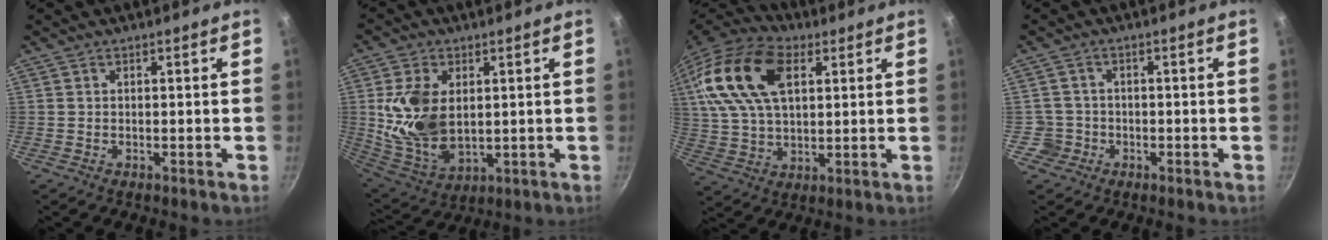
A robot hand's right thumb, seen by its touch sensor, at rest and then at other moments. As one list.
[{"total": 14.1, "force": [2.0, 8.8, 10.8], "torque": [-0.197, -0.025, 0.053]}, {"total": 20.5, "force": [7.0, 11.8, 15.2], "torque": [-0.291, 0.002, 0.124]}, {"total": 3.4, "force": [-1.0, 3.2, 0.1], "torque": [0.021, 0.023, -0.014]}]